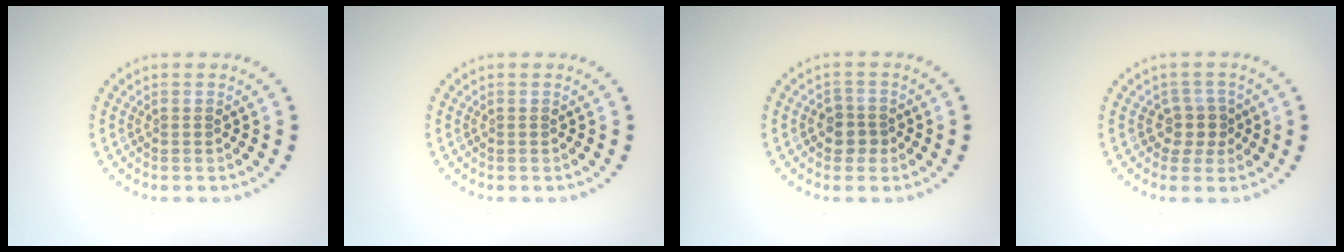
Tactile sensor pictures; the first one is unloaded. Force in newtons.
{"total": 0.0}
{"total": 1.9, "press": 1.7, "slide": 0.9}
{"total": 2.1, "press": 1.7, "slide": 1.3}